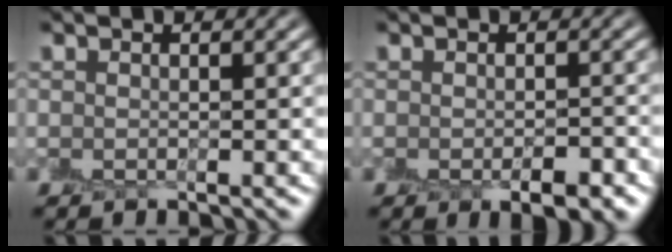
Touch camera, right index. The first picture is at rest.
{"total": 3.2, "force": [-1.7, 1.4, 2.3], "torque": [-0.031, -0.011, -0.020]}